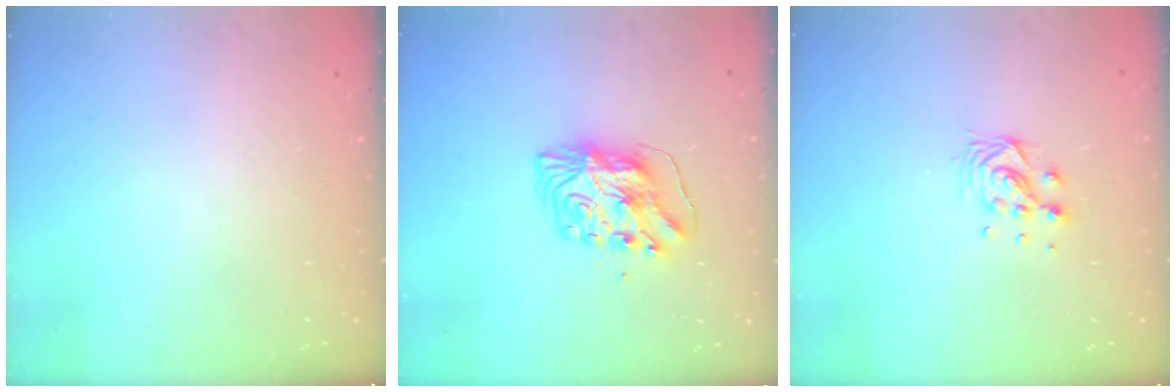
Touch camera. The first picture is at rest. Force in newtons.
{"total": 8.5, "press": 8.4, "slide": 0.9}
{"total": 7.0, "press": 7.0, "slide": 0.4}